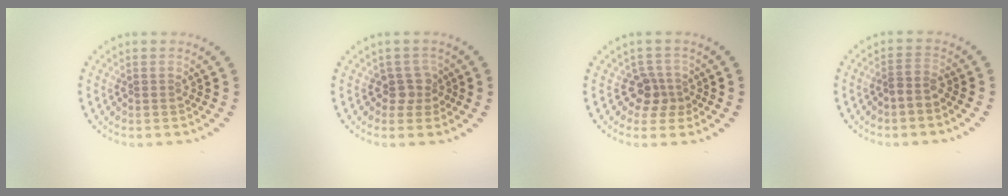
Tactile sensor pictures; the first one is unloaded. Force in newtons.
{"total": 1.7, "press": 1.4, "slide": 1.0}
{"total": 2.3, "press": 1.8, "slide": 1.5}
{"total": 1.6, "press": 1.2, "slide": 1.0}